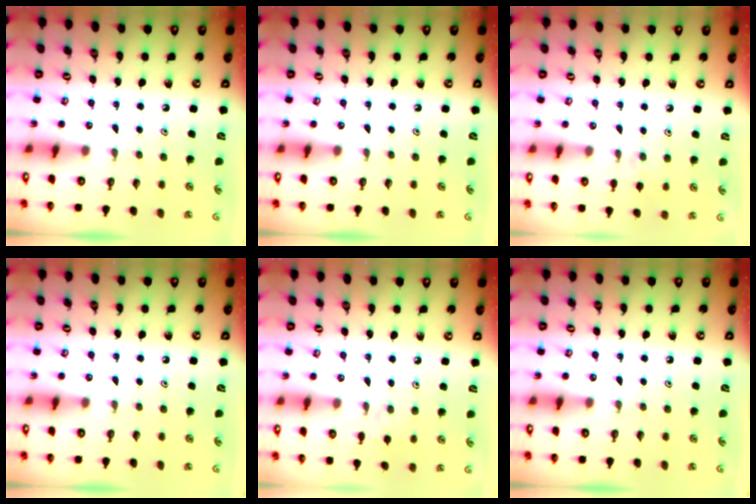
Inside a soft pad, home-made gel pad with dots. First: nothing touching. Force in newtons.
{"total": 0.0}
{"total": 5.7, "press": 5.6, "slide": 0.8}
{"total": 0.0}
{"total": 1.9, "press": 1.9, "slide": 0.4}
{"total": 0.0}